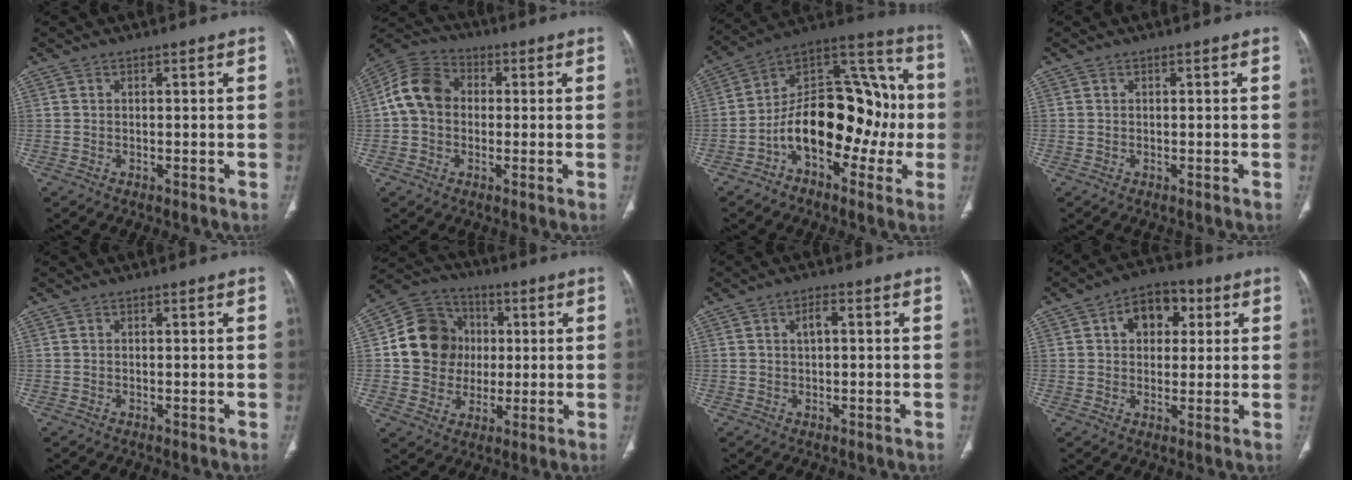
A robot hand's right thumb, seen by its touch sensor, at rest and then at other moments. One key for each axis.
{"total": 10.4, "fx": 0.4, "fy": 8.3, "fz": 6.3, "tx": -0.109, "ty": 0.030, "tz": -0.007}
{"total": 21.5, "fx": -4.2, "fy": 12.8, "fz": 16.7, "tx": -0.218, "ty": 0.079, "tz": -0.071}
{"total": 0.0}
{"total": 0.0}
{"total": 14.0, "fx": 1.3, "fy": 12.5, "fz": 6.1, "tx": -0.078, "ty": 0.016, "tz": 0.021}
{"total": 2.2, "fx": 0.4, "fy": 1.1, "fz": 1.9, "tx": -0.035, "ty": 0.007, "tz": 0.007}
{"total": 9.3, "fx": 2.9, "fy": 6.6, "fz": 5.8, "tx": -0.051, "ty": 0.007, "tz": 0.038}